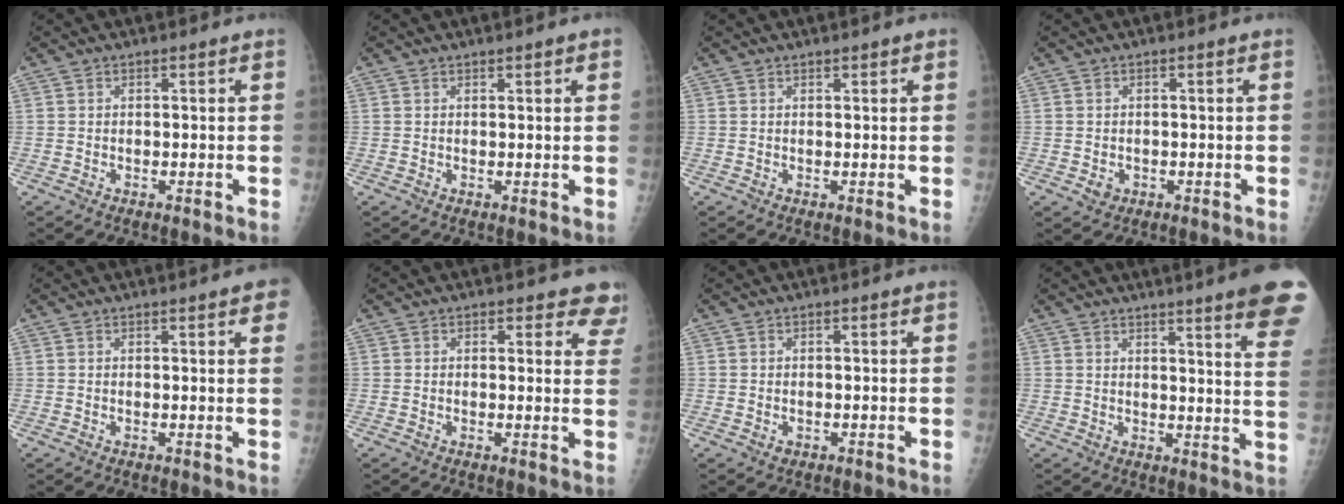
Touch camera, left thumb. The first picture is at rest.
{"total": 1.7, "force": [1.1, 0.5, 1.2], "torque": [-0.012, -0.001, 0.012]}
{"total": 0.9, "force": [0.6, 0.3, 0.6], "torque": [-0.004, -0.001, 0.008]}
{"total": 1.9, "force": [-0.5, 1.6, 0.8], "torque": [-0.005, 0.002, -0.002]}
{"total": 4.8, "force": [2.6, 0.9, 4.0], "torque": [-0.032, 0.004, 0.025]}
{"total": 6.2, "force": [5.2, 2.9, 1.5], "torque": [0.032, -0.020, 0.035]}
{"total": 0.8, "force": [-0.2, 0.7, 0.5], "torque": [-0.006, -0.001, 0.001]}
{"total": 15.7, "force": [11.3, 0.8, 10.8], "torque": [-0.110, -0.063, 0.122]}